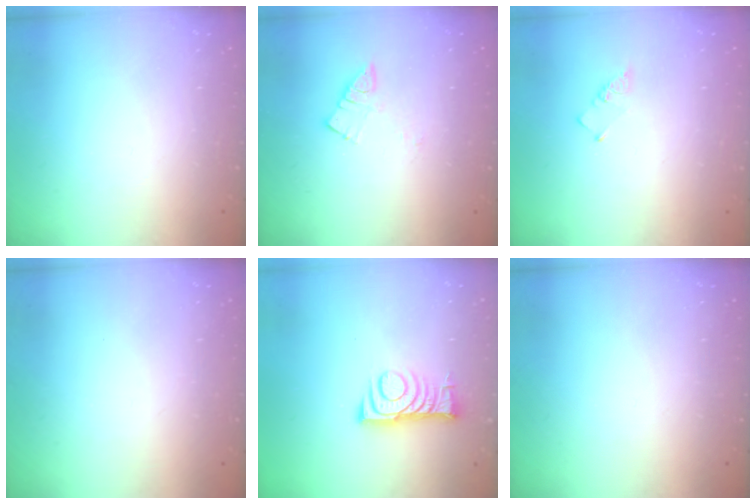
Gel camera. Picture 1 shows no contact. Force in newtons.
{"total": 4.1, "press": 4.1, "slide": 0.2}
{"total": 1.9, "press": 1.9, "slide": 0.3}
{"total": 2.1, "press": 2.0, "slide": 0.4}
{"total": 8.3, "press": 8.3, "slide": 0.8}
{"total": 0.0}